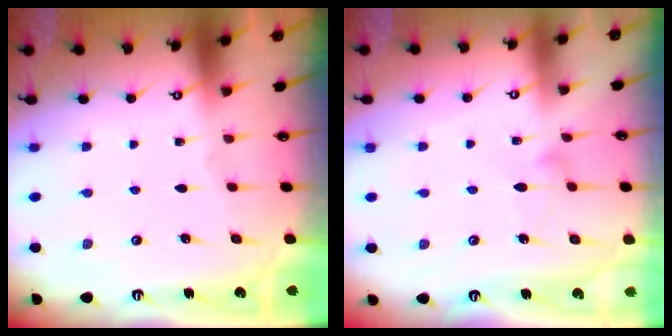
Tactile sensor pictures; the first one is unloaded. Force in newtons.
{"total": 4.3, "press": 4.3, "slide": 0.1}